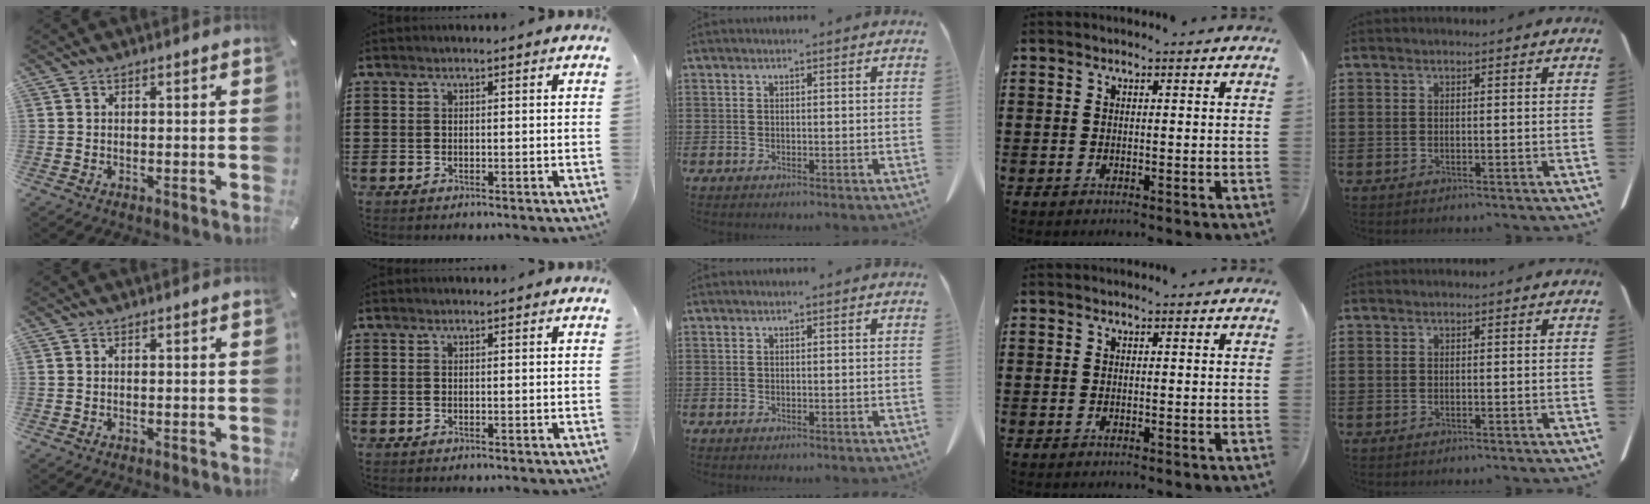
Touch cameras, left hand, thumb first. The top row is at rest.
{}